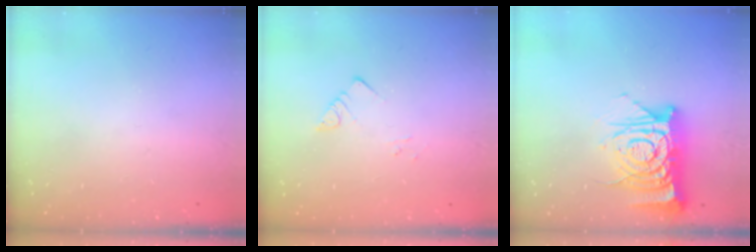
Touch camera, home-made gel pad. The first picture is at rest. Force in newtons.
{"total": 2.9, "press": 2.9, "slide": 0.2}
{"total": 17.1, "press": 17.0, "slide": 1.5}